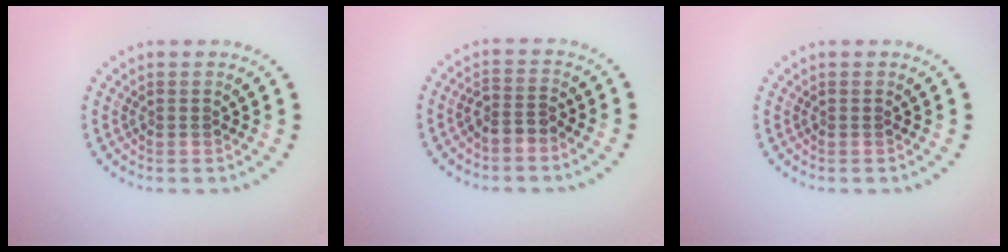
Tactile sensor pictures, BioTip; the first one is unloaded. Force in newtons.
{"total": 1.8, "press": 1.4, "slide": 1.2}
{"total": 0.0}